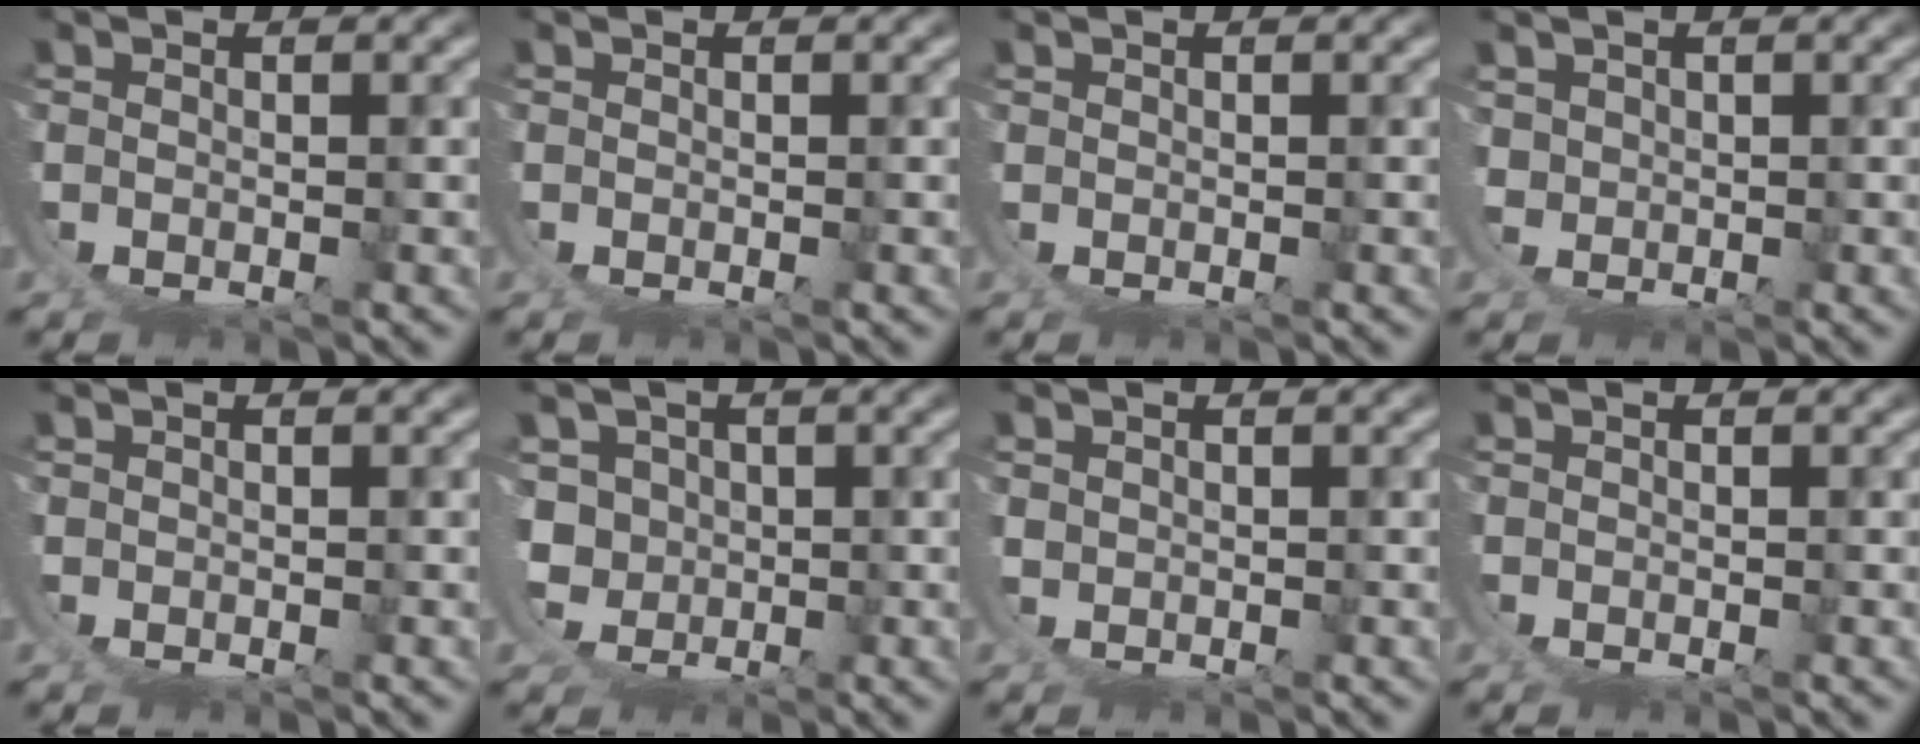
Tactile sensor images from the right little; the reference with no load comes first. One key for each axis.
{"total": 0.0}
{"total": 0.0}
{"total": 1.9, "fx": 1.4, "fy": -0.1, "fz": -1.2, "tx": 0.012, "ty": -0.007, "tz": 0.027}
{"total": 0.7, "fx": 0.3, "fy": 0.0, "fz": -0.6, "tx": 0.011, "ty": 0.003, "tz": 0.002}
{"total": 9.3, "fx": 0.9, "fy": 9.1, "fz": 1.6, "tx": -0.081, "ty": -0.040, "tz": 0.013}
{"total": 1.4, "fx": 1.1, "fy": -0.3, "fz": -0.8, "tx": 0.012, "ty": 0.005, "tz": 0.016}
{"total": 0.0}